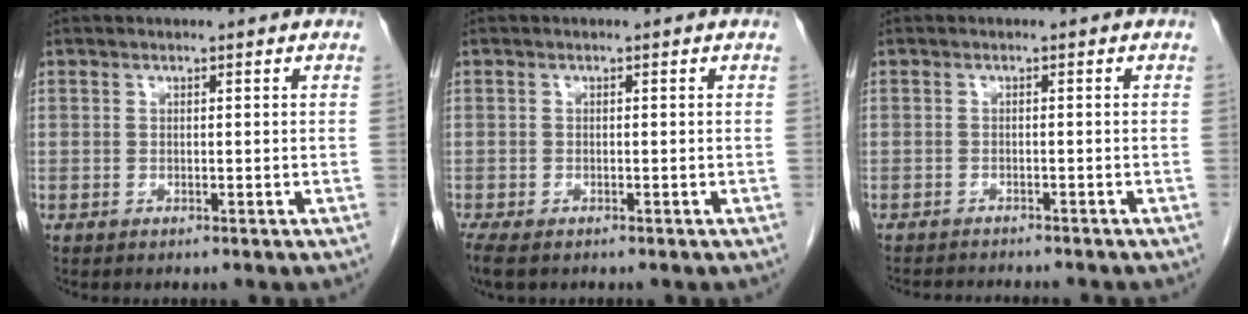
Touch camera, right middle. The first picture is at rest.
{"total": 3.9, "force": [-2.8, 1.6, 2.2], "torque": [-0.048, -0.013, -0.047]}
{"total": 5.9, "force": [-5.5, 0.8, 1.9], "torque": [-0.022, -0.006, -0.077]}